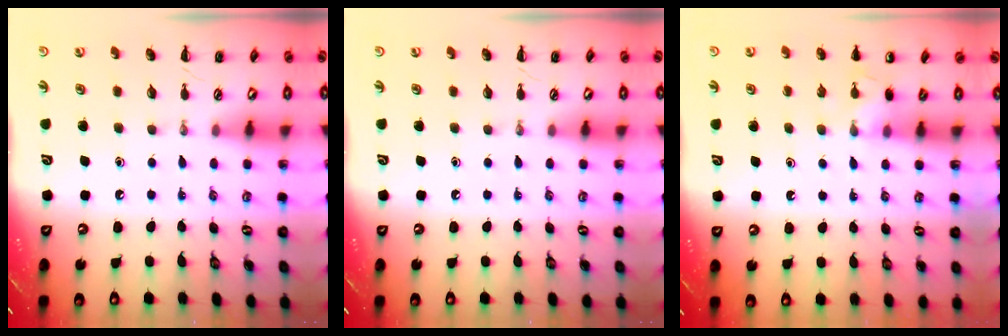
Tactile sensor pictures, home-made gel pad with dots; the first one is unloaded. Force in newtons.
{"total": 0.0}
{"total": 6.1, "press": 5.9, "slide": 1.6}